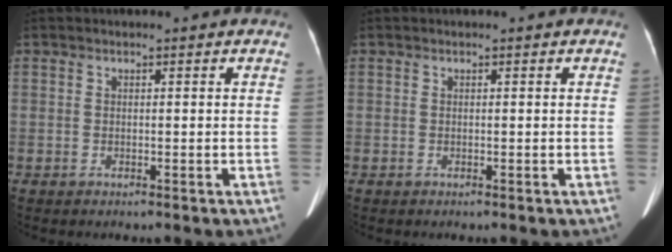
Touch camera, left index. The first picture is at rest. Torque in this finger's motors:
{"motor_torque": [-0.01, 0.02, 0.00, 0.00]}